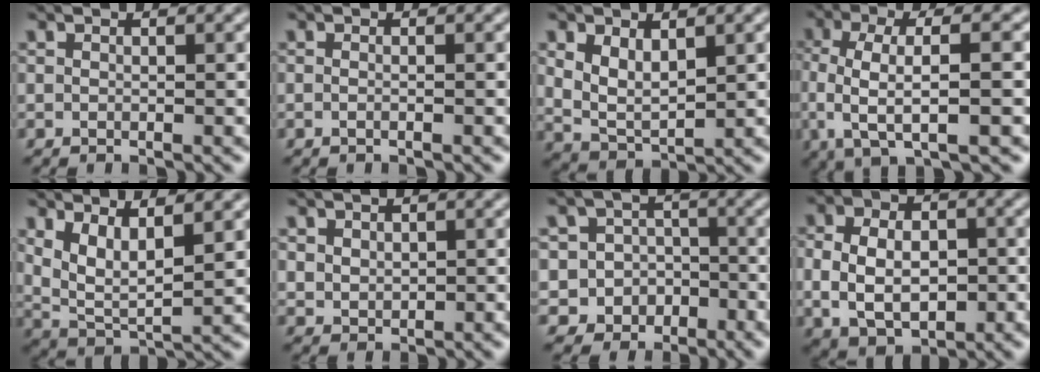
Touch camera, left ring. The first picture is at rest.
{"total": 0.9, "force": [-0.2, 0.4, 0.8], "torque": [-0.004, -0.012, -0.013]}
{"total": 3.9, "force": [1.1, 2.3, 2.9], "torque": [-0.065, -0.008, 0.027]}
{"total": 7.0, "force": [-0.5, 2.1, 6.7], "torque": [-0.113, 0.002, -0.015]}
{"total": 4.7, "force": [2.0, 1.9, 3.8], "torque": [-0.087, -0.016, 0.043]}
{"total": 1.5, "force": [0.5, 1.3, 0.7], "torque": [-0.014, -0.006, 0.016]}
{"total": 5.5, "force": [-2.4, 4.9, 0.7], "torque": [0.003, 0.000, -0.061]}
{"total": 7.6, "force": [-0.5, 5.4, 5.3], "torque": [-0.090, 0.003, -0.006]}